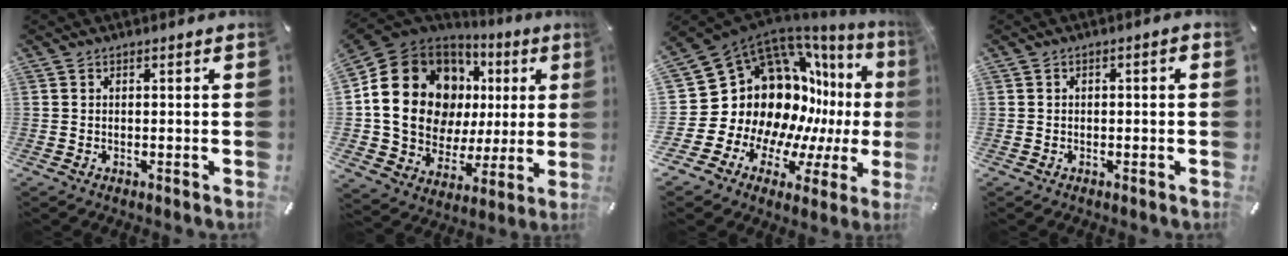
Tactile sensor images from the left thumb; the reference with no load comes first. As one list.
[{"total": 22.8, "force": [4.1, 18.1, 13.1], "torque": [-0.232, -0.026, 0.092]}, {"total": 20.8, "force": [4.0, 17.0, 11.4], "torque": [-0.172, -0.108, 0.127]}, {"total": 1.4, "force": [-0.3, 0.7, 1.2], "torque": [-0.021, 0.004, -0.007]}]